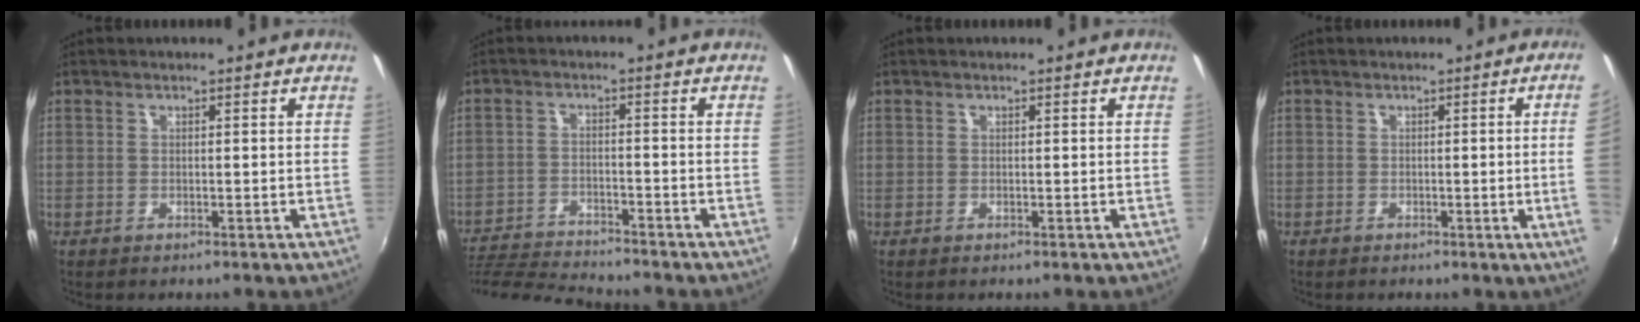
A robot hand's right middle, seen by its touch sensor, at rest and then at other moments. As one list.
[{"total": 12.7, "force": [-11.9, 1.5, 4.2], "torque": [-0.110, -0.015, -0.210]}, {"total": 0.0}, {"total": 4.8, "force": [0.1, -1.8, 4.4], "torque": [-0.068, -0.008, 0.007]}]